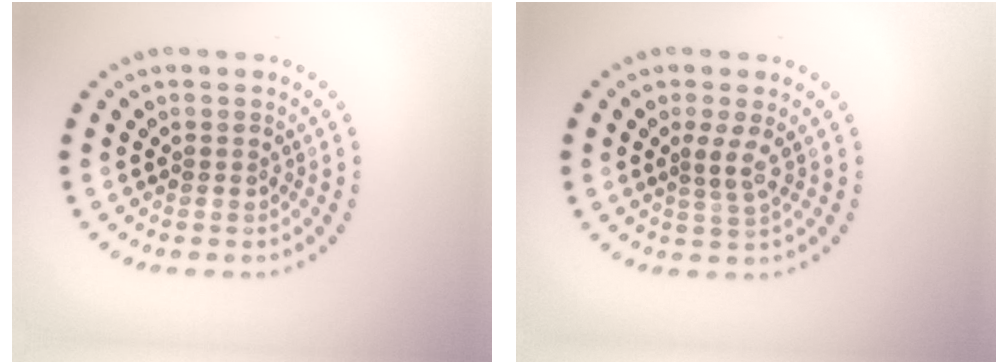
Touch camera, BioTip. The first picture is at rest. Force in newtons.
{"total": 1.8, "press": 1.3, "slide": 1.3}